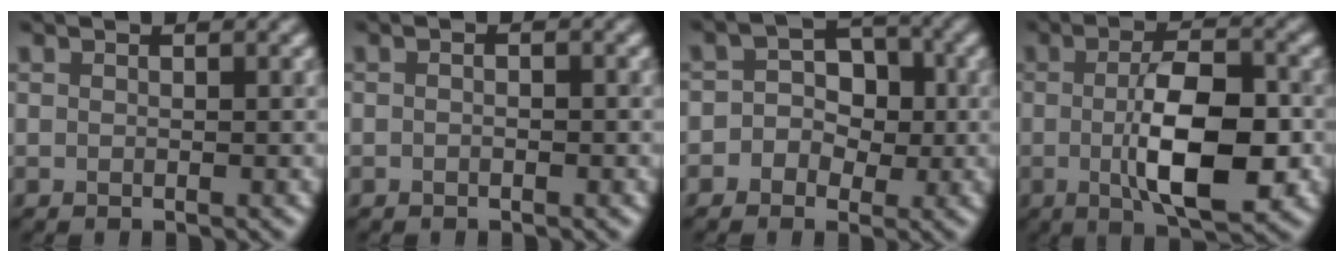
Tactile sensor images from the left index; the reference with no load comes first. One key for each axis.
{"total": 0.7, "fx": -0.1, "fy": 0.3, "fz": 0.7, "tx": -0.010, "ty": -0.004, "tz": -0.007}
{"total": 4.0, "fx": -0.6, "fy": 3.6, "fz": 1.8, "tx": 0.009, "ty": 0.015, "tz": -0.032}
{"total": 8.2, "fx": -1.0, "fy": 3.0, "fz": 7.6, "tx": -0.125, "ty": -0.005, "tz": -0.017}